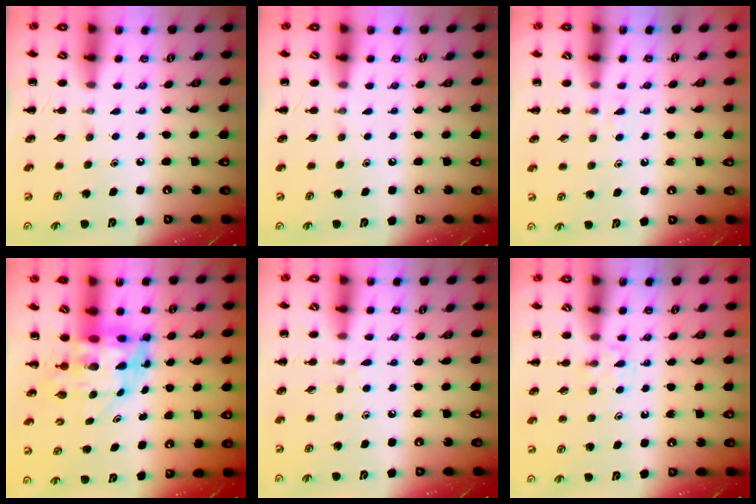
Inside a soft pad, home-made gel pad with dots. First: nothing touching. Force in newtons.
{"total": 0.0}
{"total": 3.1, "press": 2.9, "slide": 1.2}
{"total": 6.2, "press": 5.9, "slide": 1.8}
{"total": 4.9, "press": 4.4, "slide": 2.0}
{"total": 5.0, "press": 4.6, "slide": 1.8}